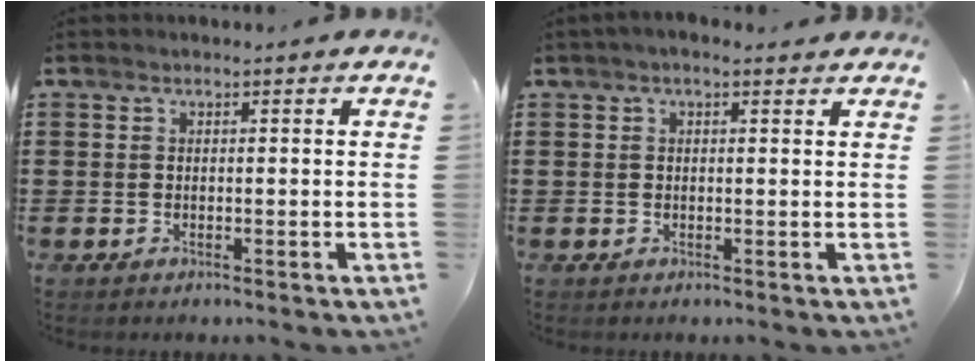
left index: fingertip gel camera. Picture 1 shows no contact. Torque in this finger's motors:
{"motor_torque": [0.77, -0.72, 0.30, 0.01]}